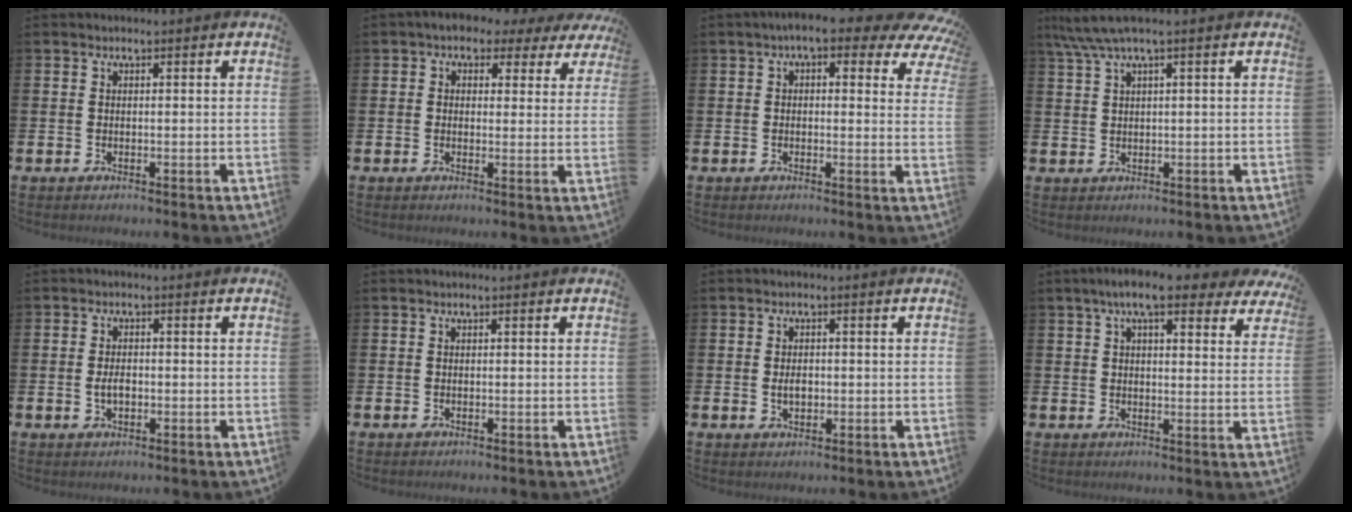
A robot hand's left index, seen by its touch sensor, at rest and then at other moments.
{"total": 3.0, "force": [1.8, 2.2, 0.9], "torque": [-0.030, -0.002, 0.027]}
{"total": 4.9, "force": [3.0, 2.1, 3.3], "torque": [-0.066, -0.012, 0.046]}
{"total": 3.5, "force": [2.1, 0.0, 2.8], "torque": [-0.066, 0.001, 0.039]}
{"total": 2.2, "force": [-0.3, 1.3, 1.8], "torque": [-0.025, 0.000, -0.008]}
{"total": 0.0}
{"total": 2.1, "force": [-0.1, 1.3, 1.6], "torque": [-0.021, 0.001, -0.005]}
{"total": 8.0, "force": [6.3, 2.0, 4.5], "torque": [-0.078, -0.015, 0.108]}